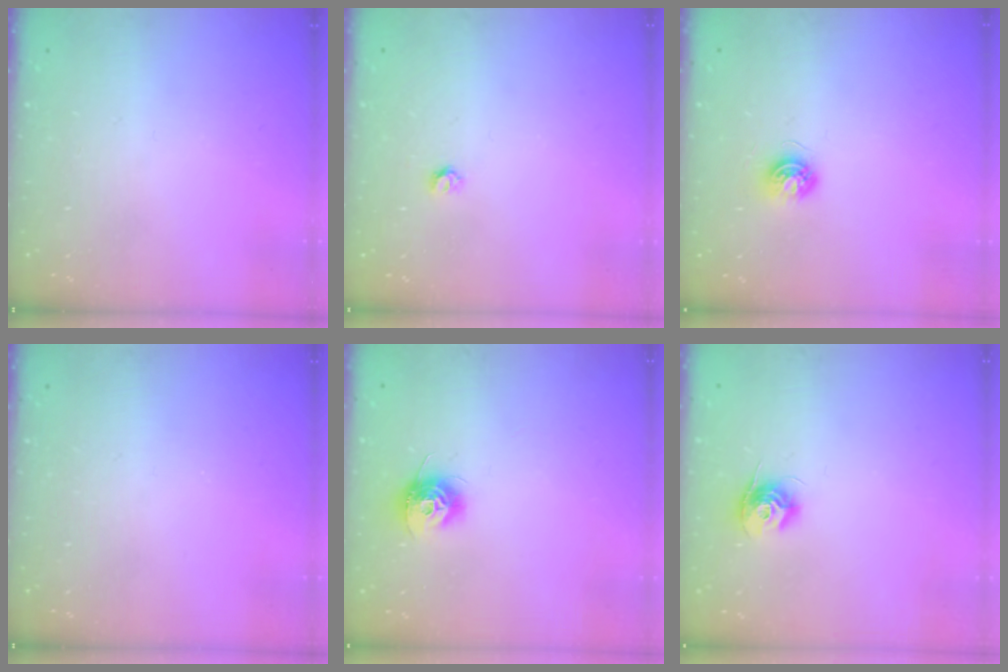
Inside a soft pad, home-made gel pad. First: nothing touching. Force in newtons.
{"total": 3.2, "press": 3.2, "slide": 0.3}
{"total": 5.4, "press": 5.4, "slide": 0.5}
{"total": 0.0}
{"total": 9.5, "press": 9.5, "slide": 0.4}
{"total": 9.6, "press": 9.6, "slide": 0.4}